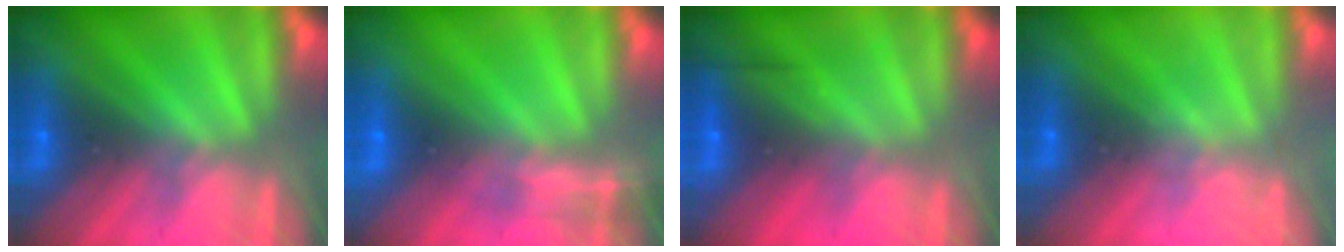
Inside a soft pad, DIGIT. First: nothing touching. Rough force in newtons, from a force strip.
{"total": 1.9}
{"total": 2.5}
{"total": 2.1}